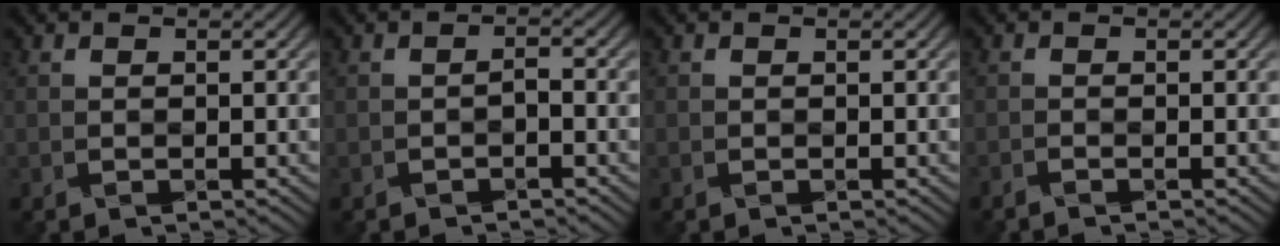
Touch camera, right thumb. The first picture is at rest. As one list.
[{"total": 0.9, "force": [-0.8, 0.0, 0.4], "torque": [-0.004, 0.006, -0.014]}, {"total": 0.0}, {"total": 0.8, "force": [-0.7, 0.1, 0.4], "torque": [-0.003, 0.005, -0.019]}]